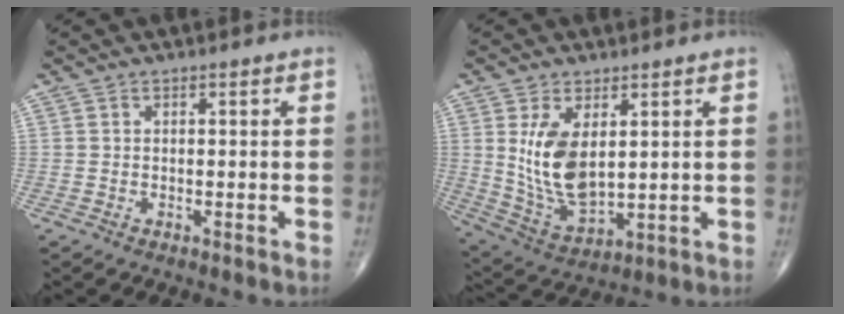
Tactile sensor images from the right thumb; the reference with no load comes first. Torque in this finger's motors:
{"motor_torque": [-0.91, 1.42, 1.25, 0.50, 0.25]}